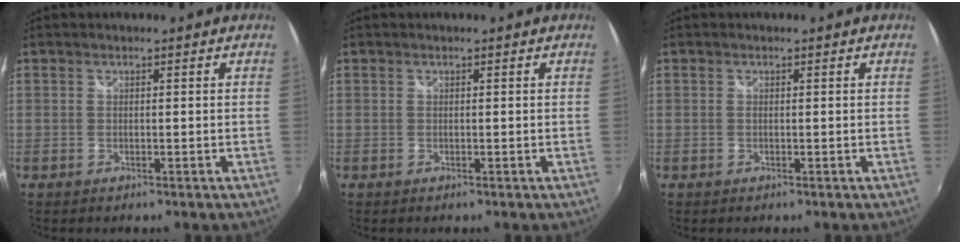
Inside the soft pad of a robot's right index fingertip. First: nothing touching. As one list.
[{"total": 0.0}, {"total": 0.0}]